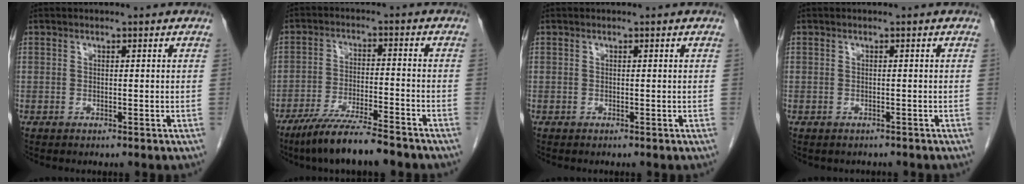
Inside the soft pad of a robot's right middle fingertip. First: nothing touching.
{"total": 11.4, "force": [-9.3, 0.7, 6.5], "torque": [-0.110, -0.030, -0.156]}
{"total": 0.0}
{"total": 1.2, "force": [-1.1, 0.6, 0.1], "torque": [-0.012, -0.002, -0.013]}